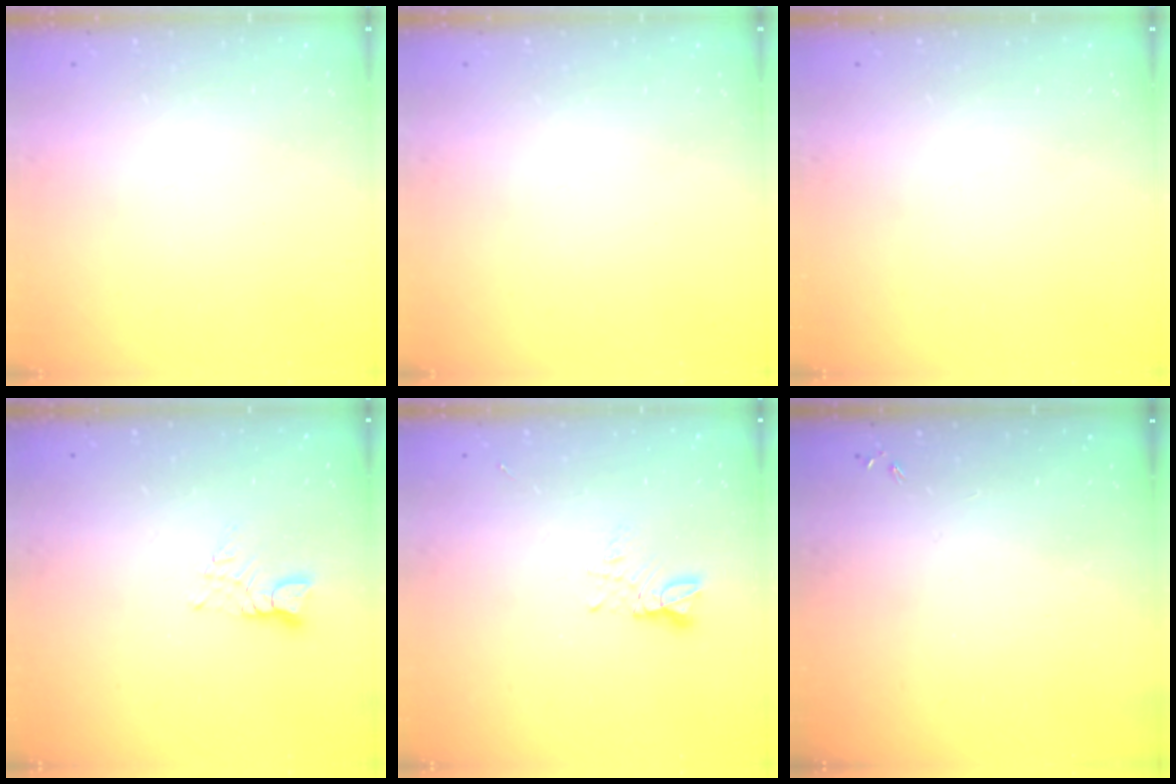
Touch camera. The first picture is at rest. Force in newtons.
{"total": 0.0}
{"total": 0.0}
{"total": 3.5, "press": 3.5, "slide": 0.3}
{"total": 3.0, "press": 3.0, "slide": 0.3}
{"total": 0.0}